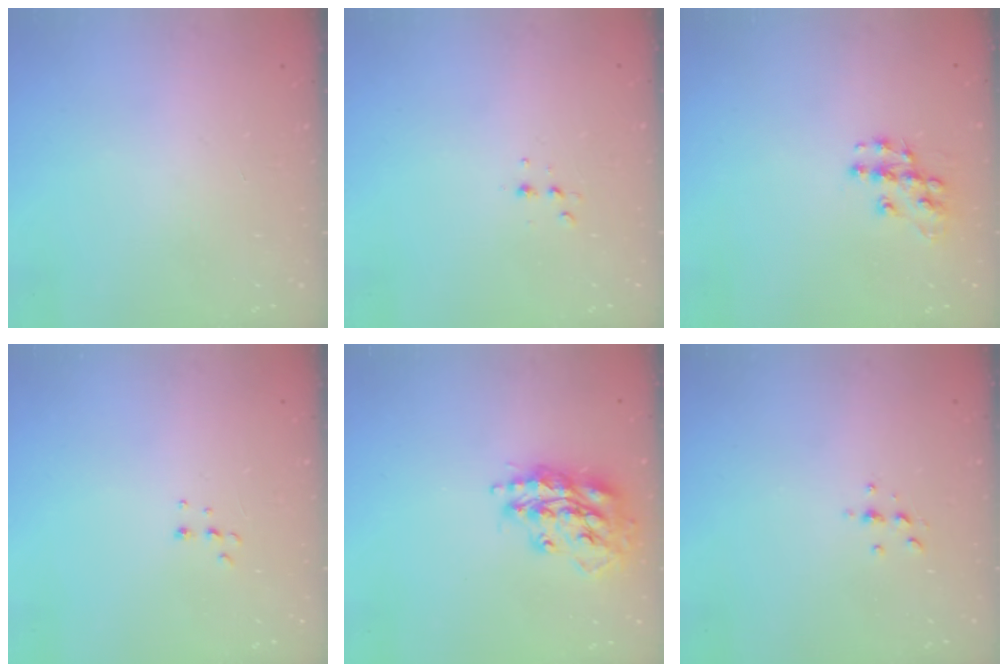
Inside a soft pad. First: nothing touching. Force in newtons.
{"total": 3.6, "press": 3.5, "slide": 1.1}
{"total": 9.7, "press": 9.7, "slide": 0.7}
{"total": 4.5, "press": 4.4, "slide": 0.8}
{"total": 17.0, "press": 16.9, "slide": 1.4}
{"total": 3.0, "press": 3.0, "slide": 0.4}